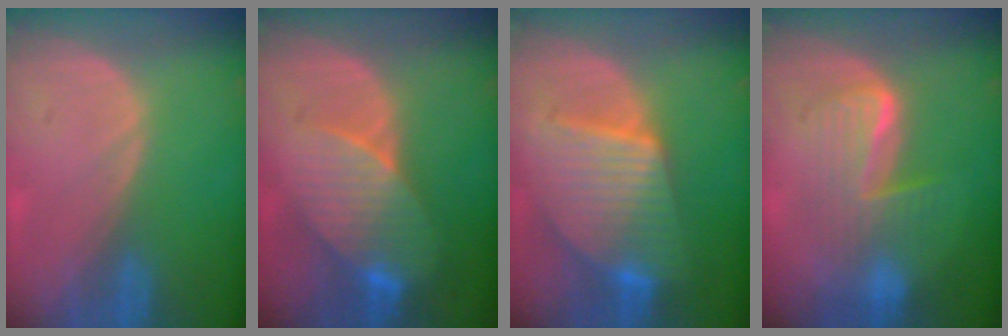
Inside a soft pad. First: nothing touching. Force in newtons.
{"total": 8.2, "press": 7.7, "slide": 2.7}
{"total": 10.1, "press": 10.1, "slide": 0.7}
{"total": 6.8, "press": 6.8, "slide": 0.2}